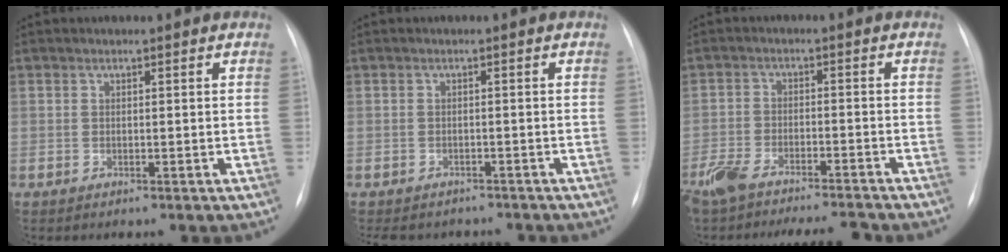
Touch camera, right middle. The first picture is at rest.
{"total": 8.4, "force": [-7.4, 3.4, 1.8], "torque": [-0.030, 0.004, -0.089]}
{"total": 13.3, "force": [-11.7, 2.0, 6.0], "torque": [-0.109, -0.004, -0.180]}